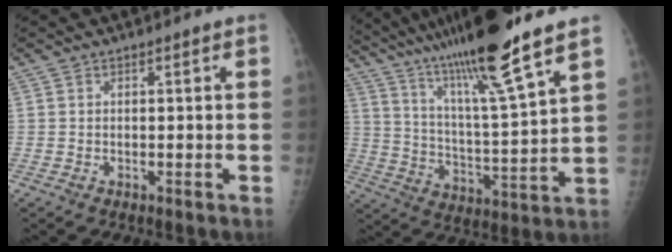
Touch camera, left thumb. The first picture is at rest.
{"total": 22.0, "force": [16.2, 0.4, 14.9], "torque": [-0.254, -0.055, 0.287]}